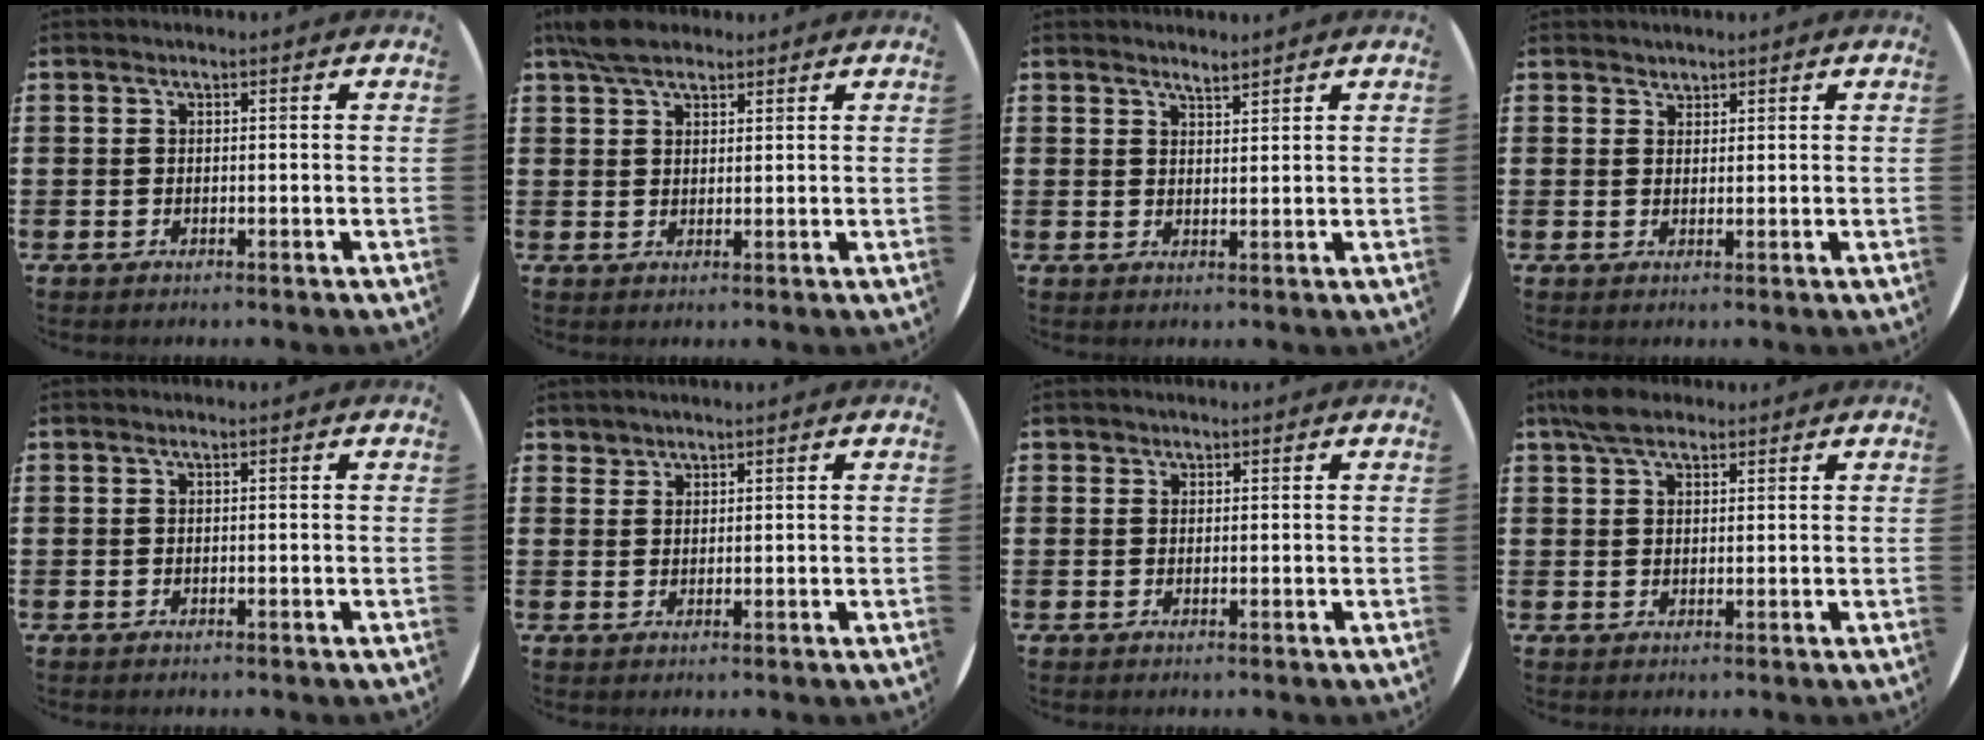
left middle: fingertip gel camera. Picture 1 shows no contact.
{"total": 4.7, "force": [3.9, 1.9, 1.9], "torque": [-0.039, 0.000, 0.072]}
{"total": 2.0, "force": [2.0, -0.1, 0.0], "torque": [-0.002, -0.005, 0.038]}
{"total": 1.4, "force": [1.2, 0.5, -0.2], "torque": [0.004, 0.001, 0.025]}
{"total": 0.0}
{"total": 1.5, "force": [1.4, 0.5, -0.2], "torque": [0.001, 0.001, 0.027]}
{"total": 0.6, "force": [0.5, 0.4, -0.1], "torque": [0.003, 0.004, 0.008]}
{"total": 4.3, "force": [3.2, 1.8, 2.2], "torque": [-0.041, 0.006, 0.058]}